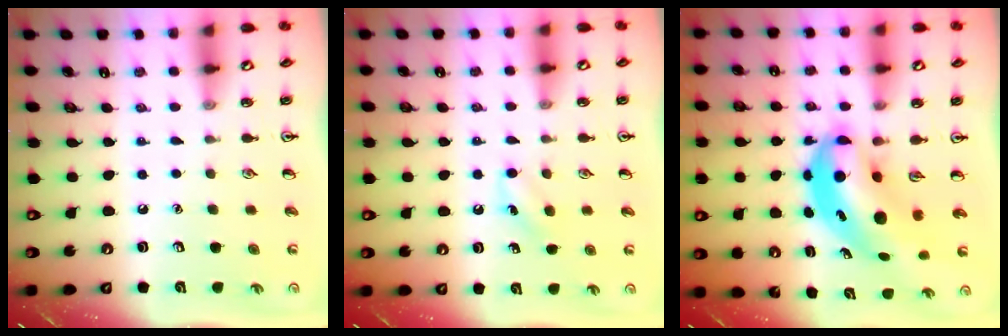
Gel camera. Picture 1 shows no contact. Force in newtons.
{"total": 6.3, "press": 6.0, "slide": 2.0}
{"total": 8.4, "press": 8.1, "slide": 2.2}